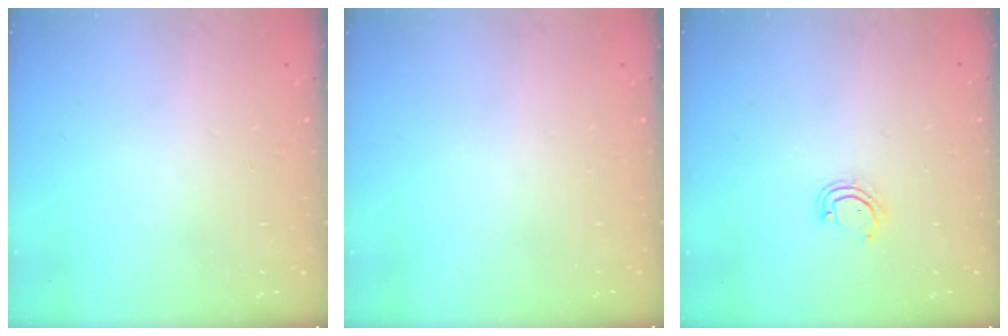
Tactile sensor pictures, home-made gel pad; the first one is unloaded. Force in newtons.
{"total": 0.0}
{"total": 3.5, "press": 3.4, "slide": 0.3}